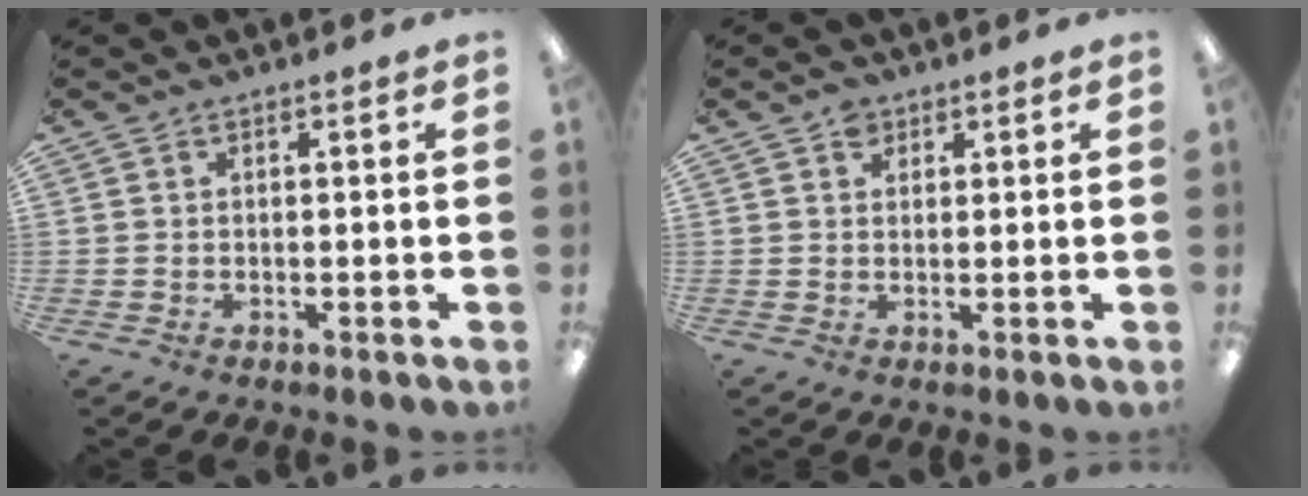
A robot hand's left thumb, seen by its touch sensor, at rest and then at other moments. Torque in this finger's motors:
{"motor_torque": [-0.05, -0.11, -0.31, 0.11, -0.01]}